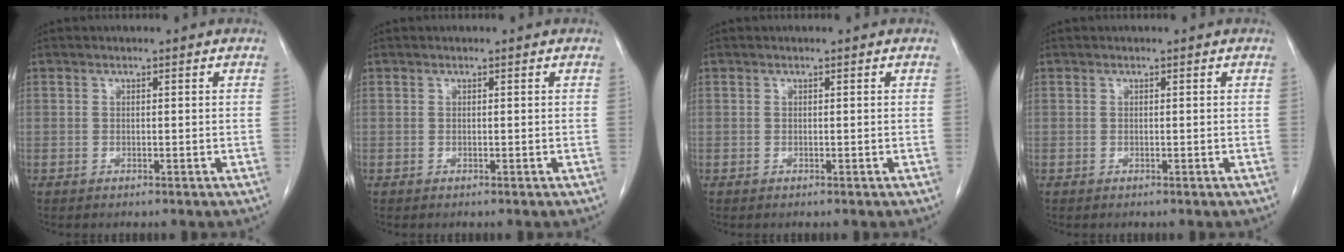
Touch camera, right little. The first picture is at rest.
{"total": 0.0}
{"total": 0.0}
{"total": 0.0}